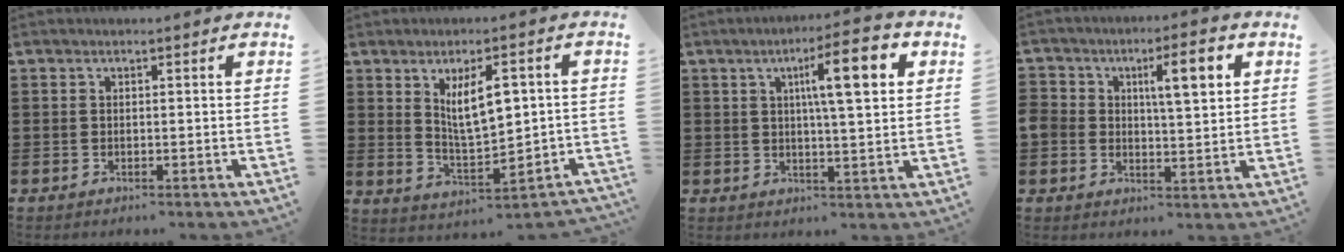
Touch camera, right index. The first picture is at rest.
{"total": 8.1, "force": [1.3, 3.6, 7.1], "torque": [-0.128, 0.007, 0.023]}
{"total": 9.9, "force": [3.3, 2.0, 9.1], "torque": [-0.159, 0.002, 0.047]}
{"total": 7.4, "force": [2.2, 4.0, 5.8], "torque": [-0.104, 0.007, 0.028]}